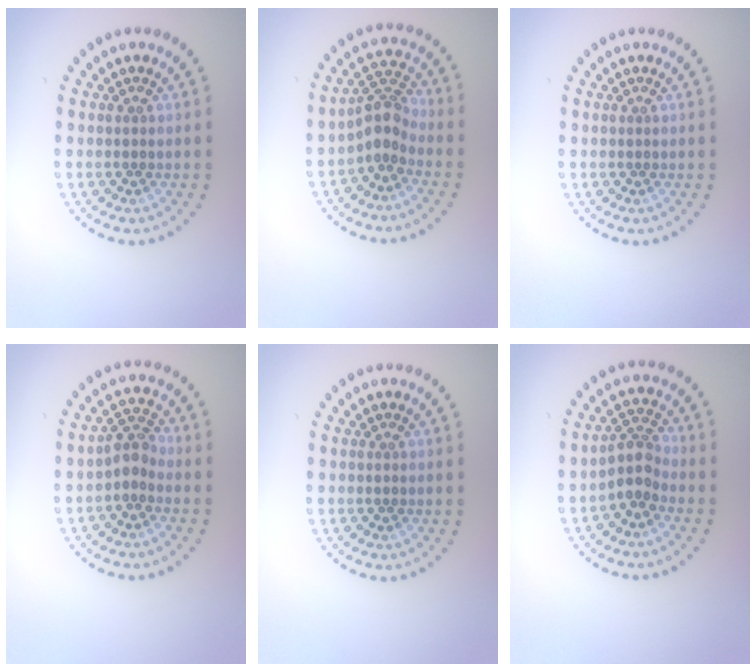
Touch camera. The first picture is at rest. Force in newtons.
{"total": 2.9, "press": 2.2, "slide": 1.8}
{"total": 0.0}
{"total": 2.1, "press": 1.8, "slide": 1.2}
{"total": 0.0}
{"total": 2.5, "press": 2.0, "slide": 1.5}